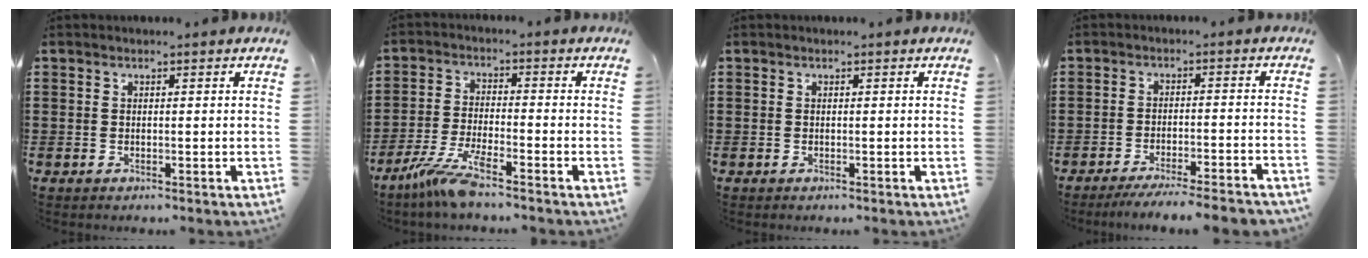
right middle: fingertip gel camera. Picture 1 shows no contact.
{"total": 6.5, "force": [-5.0, 0.0, 4.1], "torque": [-0.100, -0.019, -0.099]}
{"total": 0.0}
{"total": 4.4, "force": [-4.0, -0.2, 1.8], "torque": [-0.034, -0.009, -0.078]}